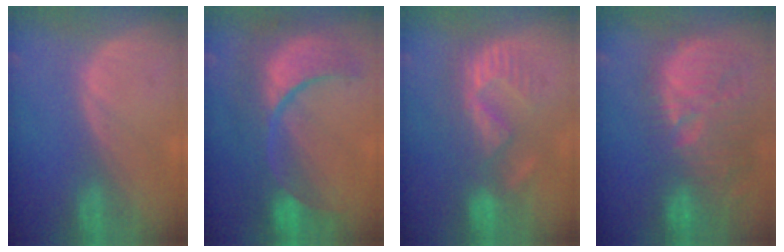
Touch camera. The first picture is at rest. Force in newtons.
{"total": 12.5, "press": 12.4, "slide": 1.3}
{"total": 8.6, "press": 8.1, "slide": 2.9}
{"total": 13.9, "press": 12.7, "slide": 5.5}